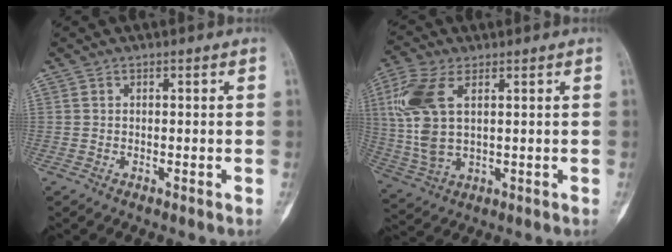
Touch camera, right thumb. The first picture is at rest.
{"total": 12.5, "force": [3.5, 6.3, 10.2], "torque": [-0.249, 0.000, 0.078]}